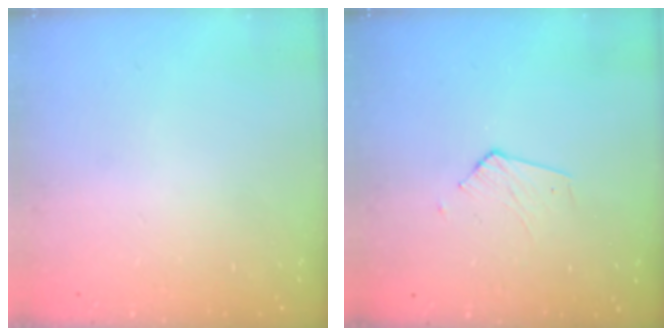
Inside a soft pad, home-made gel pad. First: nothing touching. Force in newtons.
{"total": 2.9, "press": 2.9, "slide": 0.2}